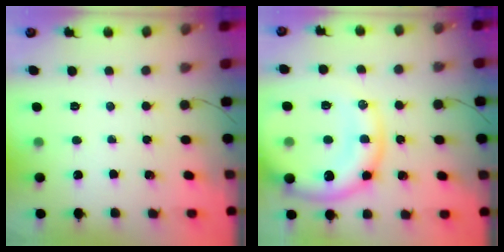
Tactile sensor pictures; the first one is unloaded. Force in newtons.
{"total": 16.0, "press": 15.7, "slide": 2.9}